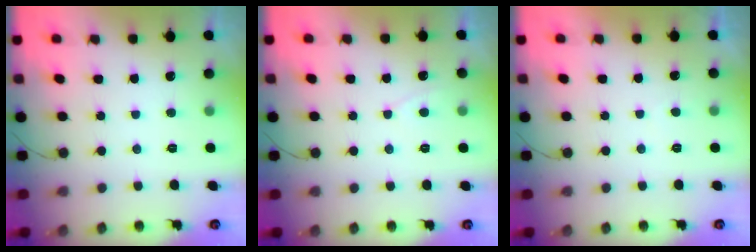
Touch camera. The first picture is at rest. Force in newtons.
{"total": 2.4, "press": 2.4, "slide": 0.3}
{"total": 0.6, "press": 0.3, "slide": 0.5}